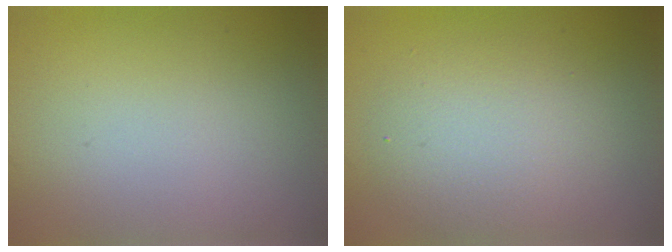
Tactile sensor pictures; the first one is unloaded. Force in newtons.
{"total": 4.4, "press": 4.4, "slide": 0.1}